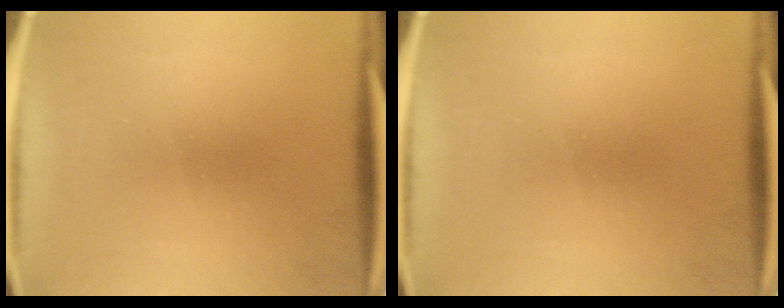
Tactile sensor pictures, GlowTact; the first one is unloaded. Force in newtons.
{"total": 0.0}